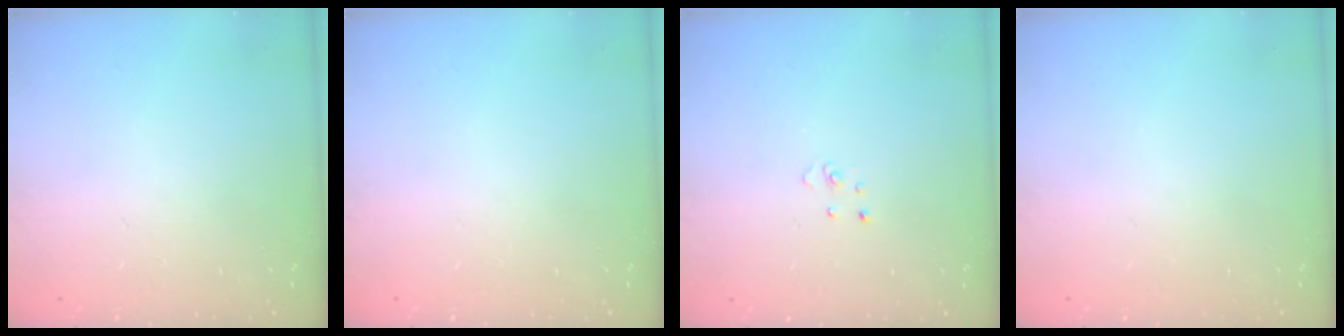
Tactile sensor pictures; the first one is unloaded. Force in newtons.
{"total": 0.0}
{"total": 2.7, "press": 2.7, "slide": 0.3}
{"total": 0.0}